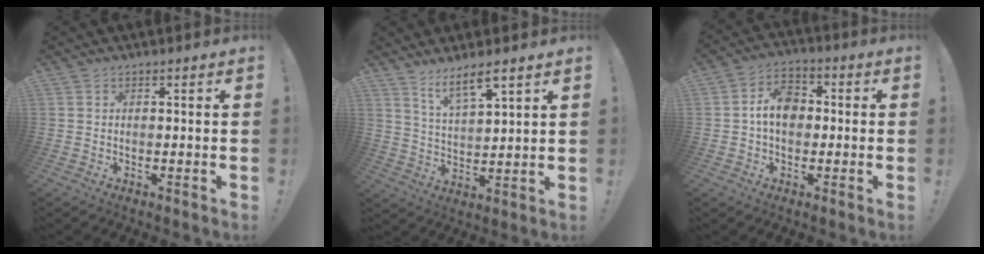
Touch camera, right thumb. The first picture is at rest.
{"total": 8.1, "force": [6.3, 1.6, 4.9], "torque": [-0.084, -0.037, 0.109]}
{"total": 9.1, "force": [0.0, 6.5, 6.4], "torque": [-0.102, 0.015, 0.002]}